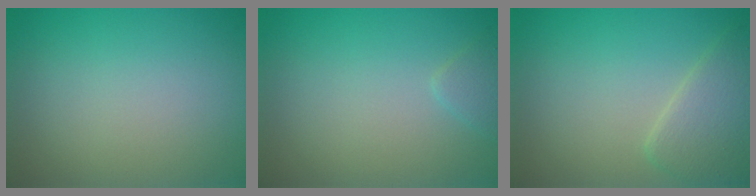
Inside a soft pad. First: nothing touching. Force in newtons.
{"total": 1.1, "press": 1.1, "slide": 0.1}
{"total": 3.5, "press": 3.5, "slide": 0.1}